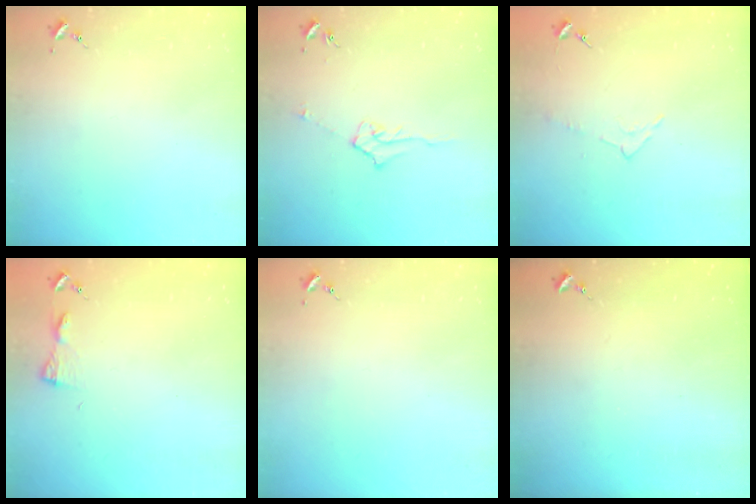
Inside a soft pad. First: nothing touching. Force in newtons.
{"total": 5.1, "press": 5.0, "slide": 0.6}
{"total": 4.7, "press": 4.7, "slide": 0.5}
{"total": 4.2, "press": 4.2, "slide": 0.5}
{"total": 0.0}
{"total": 0.0}